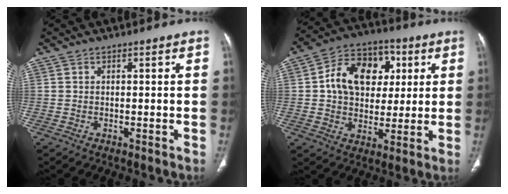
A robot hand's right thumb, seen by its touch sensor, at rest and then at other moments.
{"total": 15.5, "force": [3.2, 11.6, 9.8], "torque": [-0.125, 0.012, 0.050]}